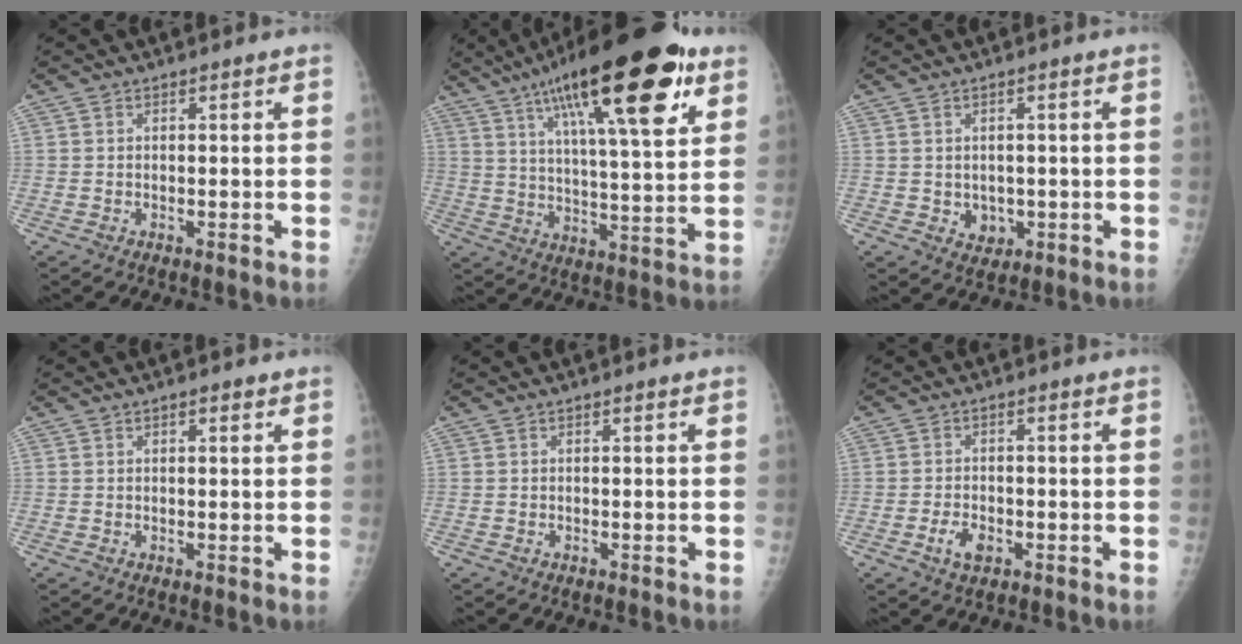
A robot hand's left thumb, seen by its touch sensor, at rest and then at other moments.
{"total": 26.0, "force": [13.4, 7.0, 21.1], "torque": [-0.326, -0.023, 0.211]}
{"total": 3.4, "force": [-0.4, 2.9, 1.8], "torque": [-0.010, 0.000, 0.004]}
{"total": 1.2, "force": [0.7, 0.5, 0.9], "torque": [-0.011, 0.000, 0.008]}
{"total": 0.0}
{"total": 3.7, "force": [-1.6, 2.2, 2.5], "torque": [-0.042, 0.008, -0.026]}